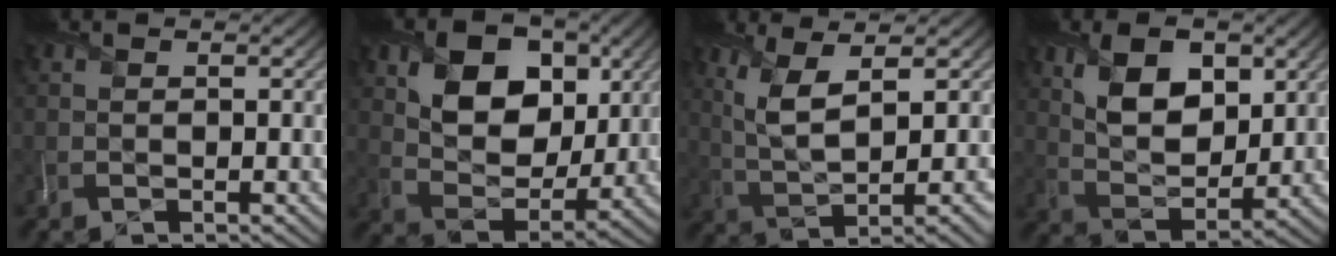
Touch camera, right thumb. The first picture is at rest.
{"total": 10.4, "force": [3.8, 7.1, 6.6], "torque": [-0.133, -0.001, 0.056]}
{"total": 7.8, "force": [2.5, 2.0, 7.1], "torque": [-0.140, 0.010, 0.054]}
{"total": 9.0, "force": [3.6, 5.1, 6.5], "torque": [-0.127, -0.003, 0.068]}